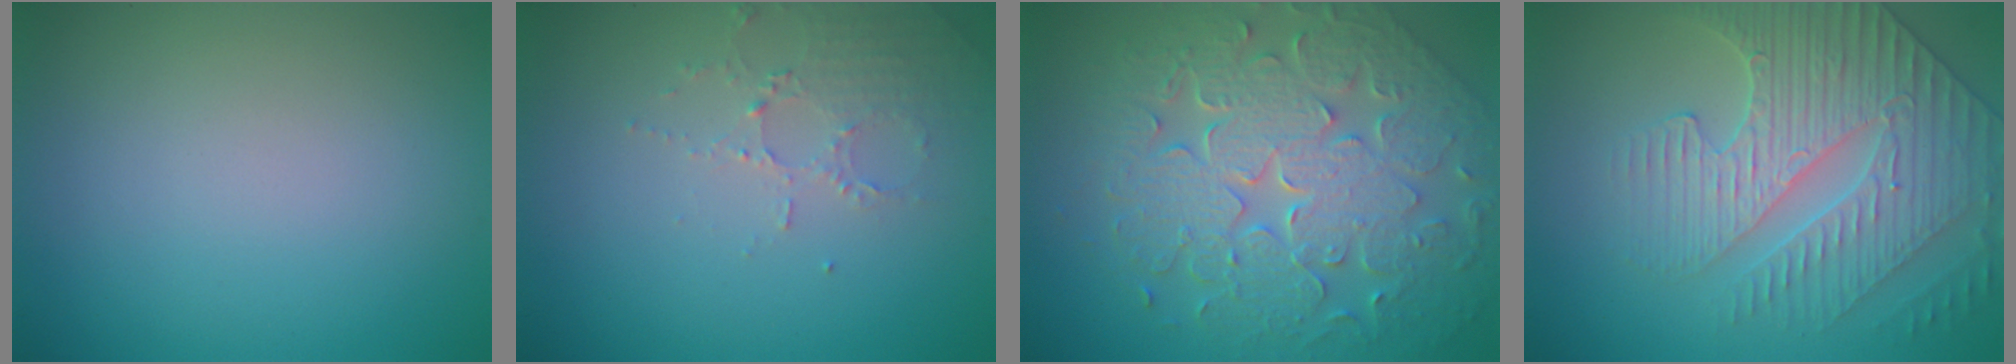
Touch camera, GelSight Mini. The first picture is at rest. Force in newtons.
{"total": 2.1, "press": 2.1, "slide": 0.4}
{"total": 9.6, "press": 6.9, "slide": 6.6}
{"total": 5.0, "press": 4.8, "slide": 1.2}